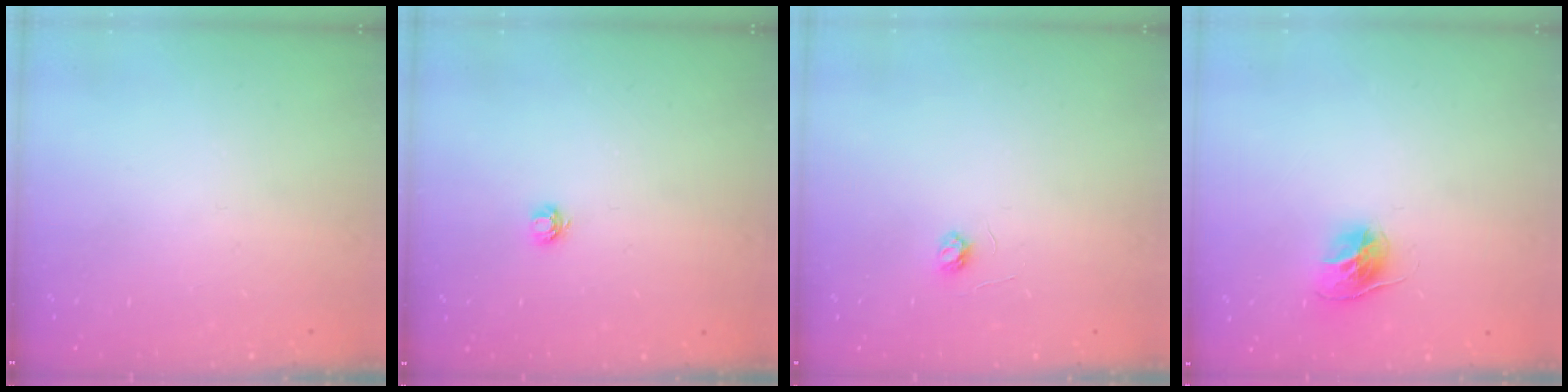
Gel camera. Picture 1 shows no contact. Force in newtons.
{"total": 3.7, "press": 3.7, "slide": 0.5}
{"total": 3.1, "press": 3.1, "slide": 0.4}
{"total": 11.1, "press": 11.1, "slide": 0.9}